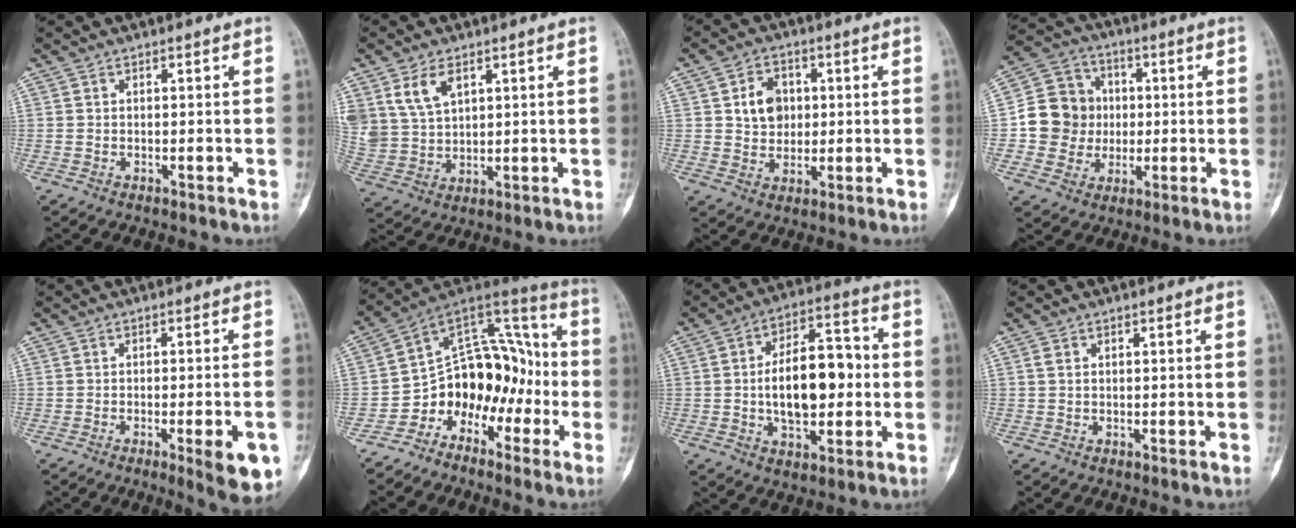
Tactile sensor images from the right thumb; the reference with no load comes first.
{"total": 8.8, "force": [4.5, 5.4, 5.3], "torque": [-0.097, -0.010, 0.103]}
{"total": 7.4, "force": [1.4, 6.0, 4.2], "torque": [-0.038, -0.004, 0.025]}
{"total": 12.4, "force": [0.0, 11.6, 4.3], "torque": [-0.041, 0.023, 0.000]}
{"total": 9.0, "force": [-3.7, 1.8, 8.0], "torque": [-0.090, 0.002, -0.042]}
{"total": 14.8, "force": [-5.6, 10.9, 8.2], "torque": [-0.058, 0.109, -0.101]}
{"total": 15.7, "force": [-0.4, 8.5, 13.1], "torque": [-0.184, 0.028, -0.005]}
{"total": 1.1, "force": [0.4, 0.7, 0.8], "torque": [-0.019, 0.002, 0.010]}